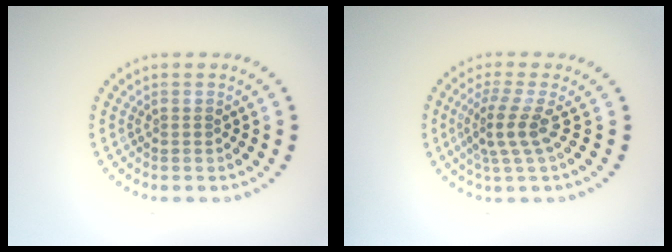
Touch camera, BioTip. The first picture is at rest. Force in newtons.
{"total": 2.9, "press": 2.0, "slide": 2.1}